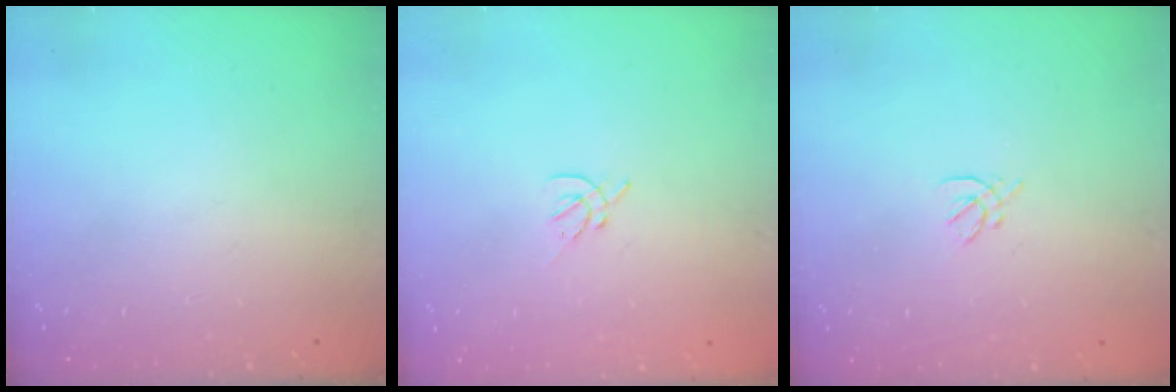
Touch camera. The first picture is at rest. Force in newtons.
{"total": 2.0, "press": 1.9, "slide": 0.5}
{"total": 2.1, "press": 2.0, "slide": 0.7}